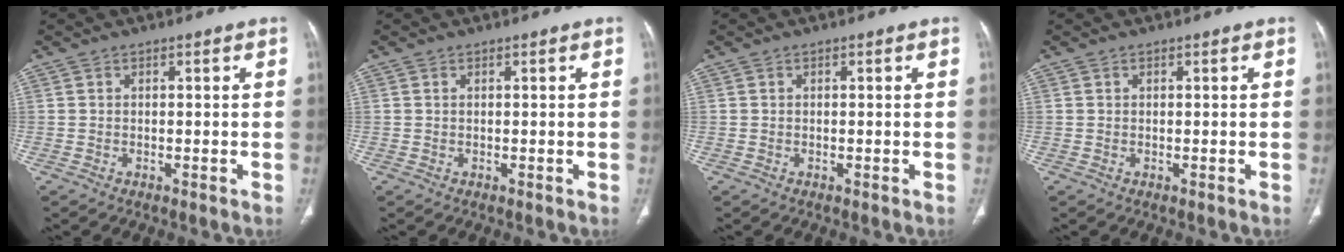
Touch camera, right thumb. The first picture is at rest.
{"total": 0.0}
{"total": 0.0}
{"total": 0.0}